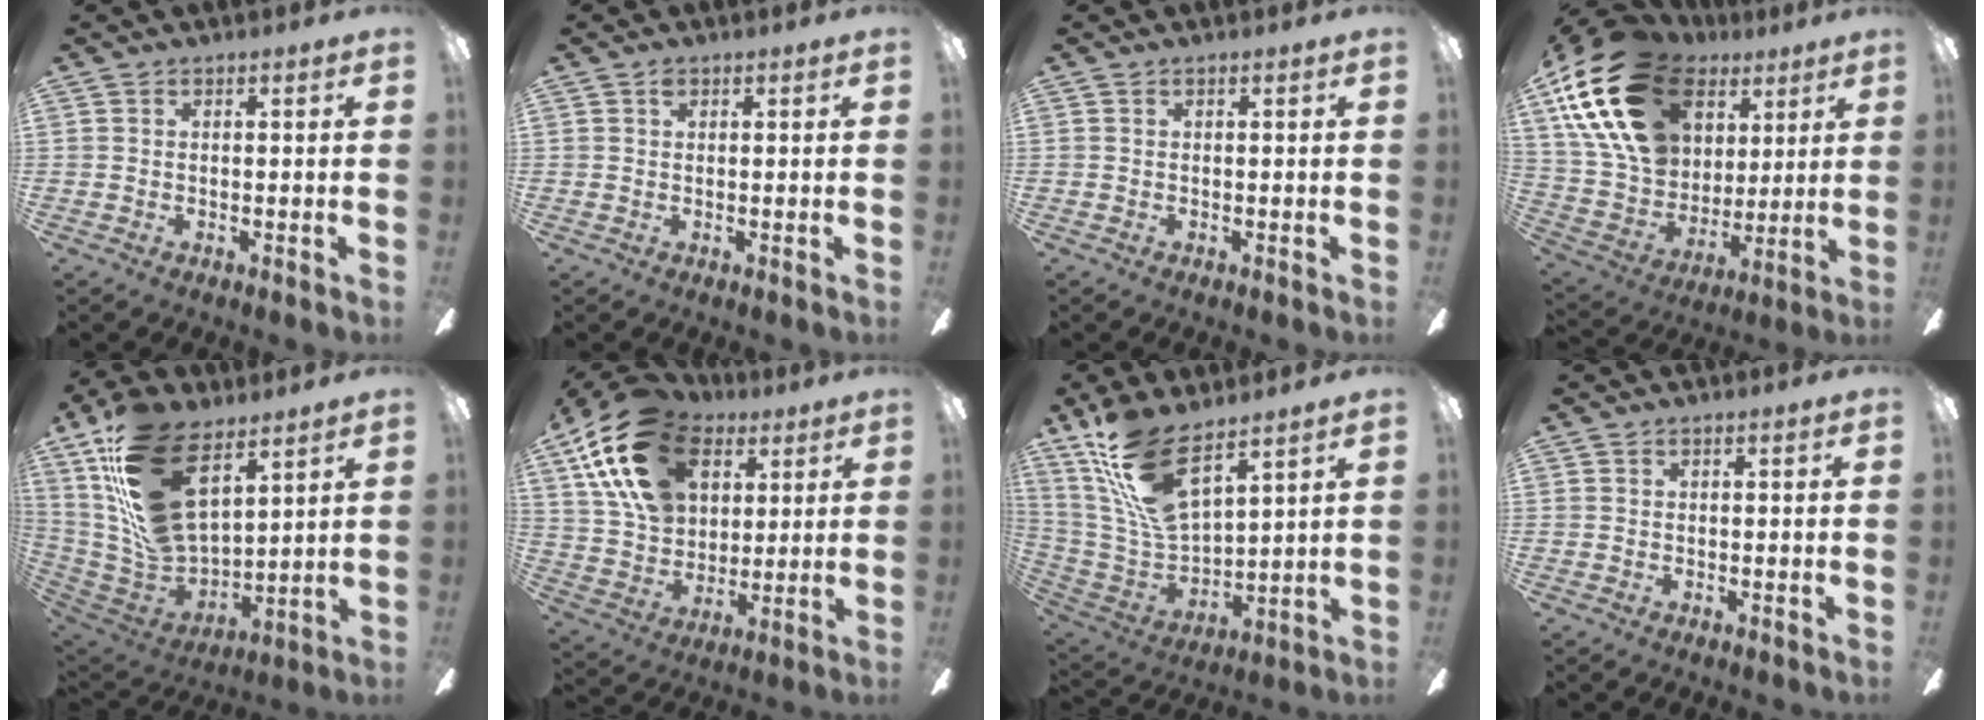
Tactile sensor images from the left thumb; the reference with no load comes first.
{"total": 1.1, "force": [0.5, 0.7, 0.7], "torque": [-0.016, 0.002, 0.010]}
{"total": 0.0}
{"total": 25.8, "force": [12.5, 17.4, 14.5], "torque": [-0.299, -0.037, 0.238]}
{"total": 22.9, "force": [12.0, 12.5, 15.0], "torque": [-0.310, -0.067, 0.224]}
{"total": 21.8, "force": [10.4, 14.6, 12.4], "torque": [-0.249, -0.027, 0.191]}
{"total": 16.9, "force": [11.7, 5.7, 10.7], "torque": [-0.248, -0.071, 0.209]}
{"total": 0.0}